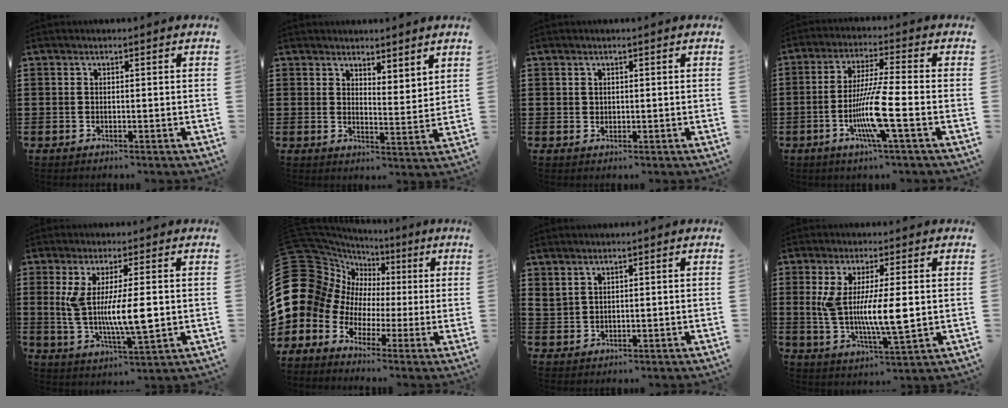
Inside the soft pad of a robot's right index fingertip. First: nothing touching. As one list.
[{"total": 3.1, "force": [3.1, 0.7, 0.0], "torque": [-0.010, -0.006, 0.058]}, {"total": 0.8, "force": [0.5, 0.6, 0.2], "torque": [-0.006, 0.003, 0.010]}, {"total": 9.9, "force": [-3.2, 0.4, 9.3], "torque": [-0.188, -0.017, -0.066]}, {"total": 9.8, "force": [0.3, 2.3, 9.5], "torque": [-0.183, -0.011, 0.000]}, {"total": 15.0, "force": [0.9, 13.7, 6.2], "torque": [-0.213, -0.021, 0.024]}, {"total": 1.5, "force": [1.3, 0.6, 0.4], "torque": [-0.012, 0.001, 0.026]}, {"total": 9.1, "force": [0.5, 2.2, 8.8], "torque": [-0.182, -0.007, 0.001]}]